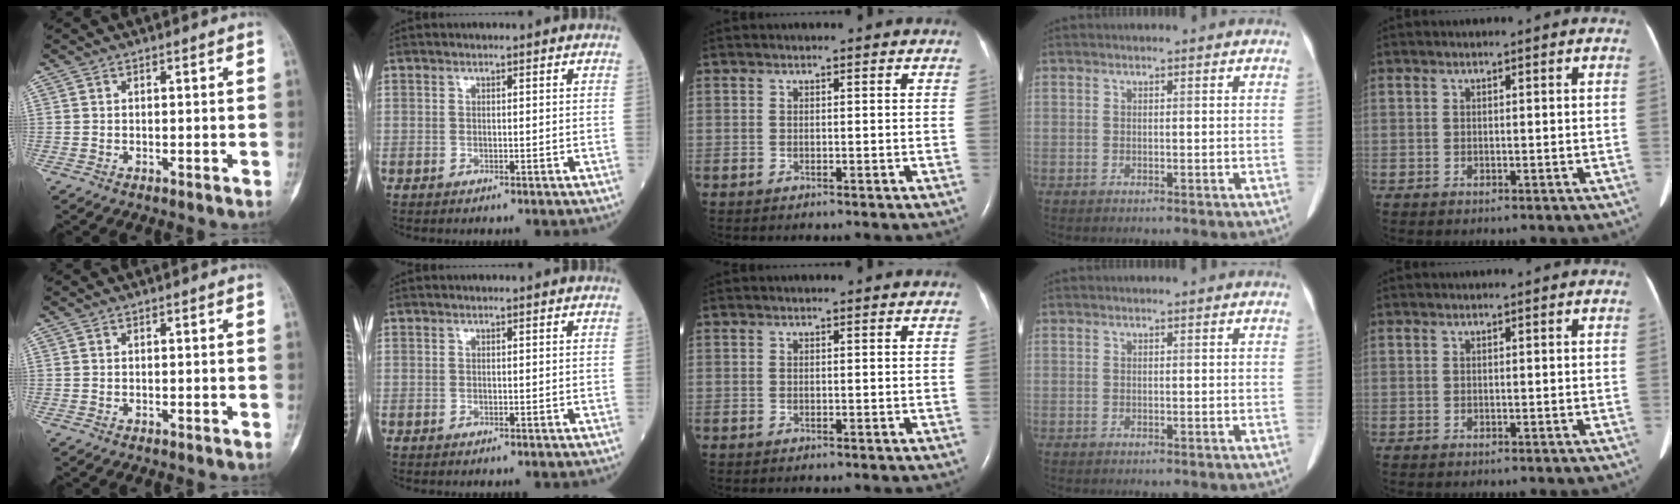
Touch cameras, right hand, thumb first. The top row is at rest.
{}